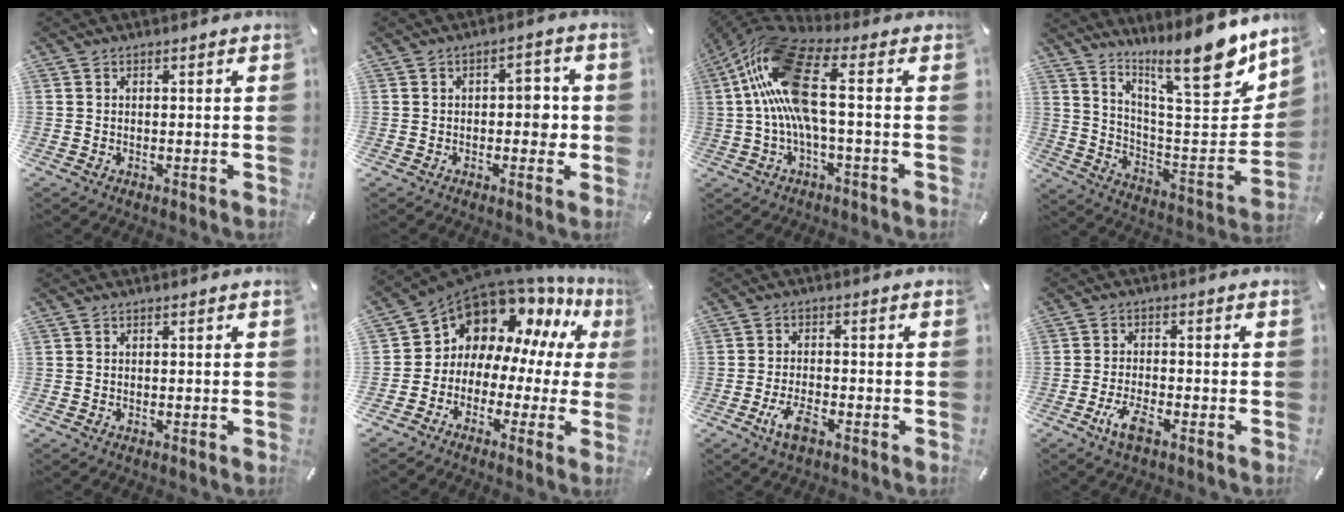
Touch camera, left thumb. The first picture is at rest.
{"total": 4.9, "force": [-0.3, 2.9, 3.9], "torque": [-0.048, 0.003, -0.012]}
{"total": 16.8, "force": [1.5, 5.8, 15.7], "torque": [-0.327, -0.008, 0.021]}
{"total": 20.2, "force": [15.7, 3.6, 12.1], "torque": [-0.182, -0.126, 0.253]}
{"total": 0.0}
{"total": 11.9, "force": [8.3, 7.9, 3.1], "torque": [-0.070, -0.088, 0.149]}
{"total": 5.0, "force": [-2.8, 1.8, 3.8], "torque": [-0.083, 0.003, -0.054]}
{"total": 5.1, "force": [-2.8, 1.6, 4.0], "torque": [-0.087, 0.000, -0.053]}